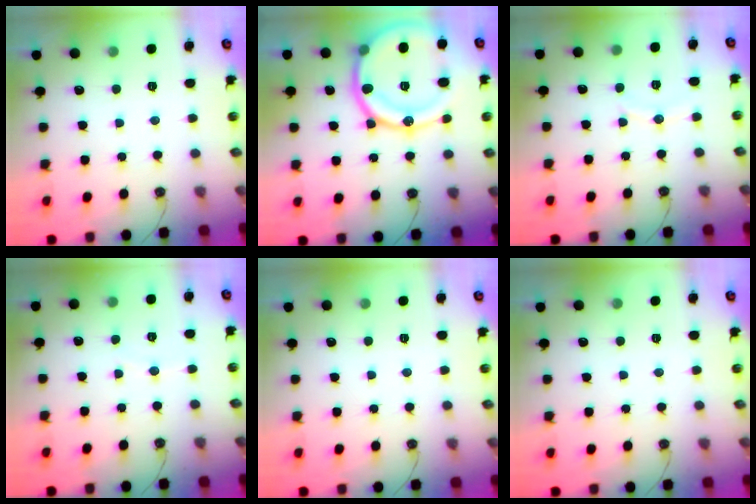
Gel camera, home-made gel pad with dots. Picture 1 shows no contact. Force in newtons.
{"total": 25.1, "press": 24.8, "slide": 3.2}
{"total": 6.1, "press": 6.1, "slide": 0.3}
{"total": 3.7, "press": 3.7, "slide": 0.3}
{"total": 0.0}
{"total": 0.0}